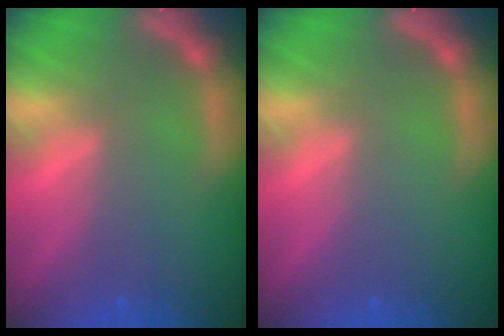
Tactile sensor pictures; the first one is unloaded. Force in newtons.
{"total": 0.0}